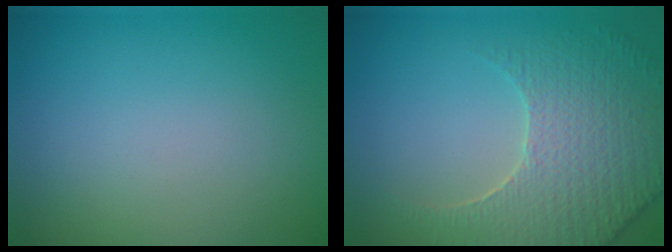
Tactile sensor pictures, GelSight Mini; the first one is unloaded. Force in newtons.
{"total": 5.1, "press": 4.6, "slide": 2.1}